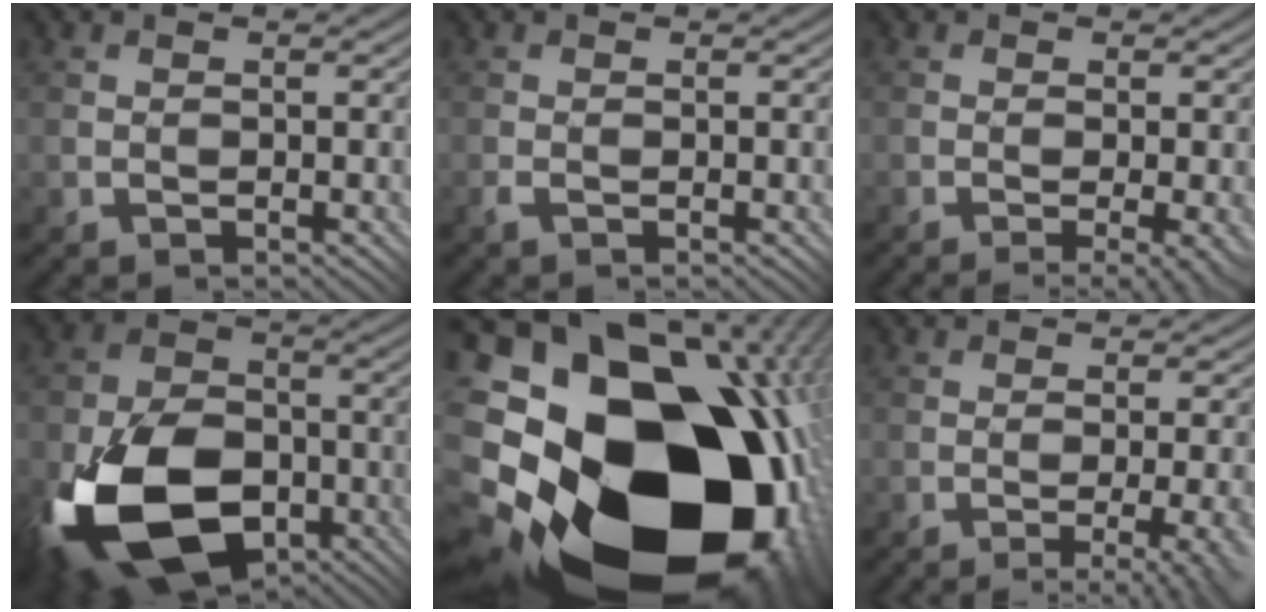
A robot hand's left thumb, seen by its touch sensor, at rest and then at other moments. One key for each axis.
{"total": 0.5, "fx": -0.3, "fy": 0.1, "fz": 0.4, "tx": -0.009, "ty": 0.002, "tz": -0.009}
{"total": 4.5, "fx": -2.8, "fy": 1.3, "fz": 3.3, "tx": -0.041, "ty": 0.000, "tz": -0.030}
{"total": 17.5, "fx": -6.9, "fy": 11.2, "fz": 11.6, "tx": -0.257, "ty": -0.050, "tz": -0.117}
{"total": 23.0, "fx": -3.8, "fy": 16.7, "fz": 15.3, "tx": -0.252, "ty": -0.061, "tz": -0.090}
{"total": 7.0, "fx": -4.4, "fy": 1.3, "fz": 5.3, "tx": -0.070, "ty": -0.001, "tz": -0.046}